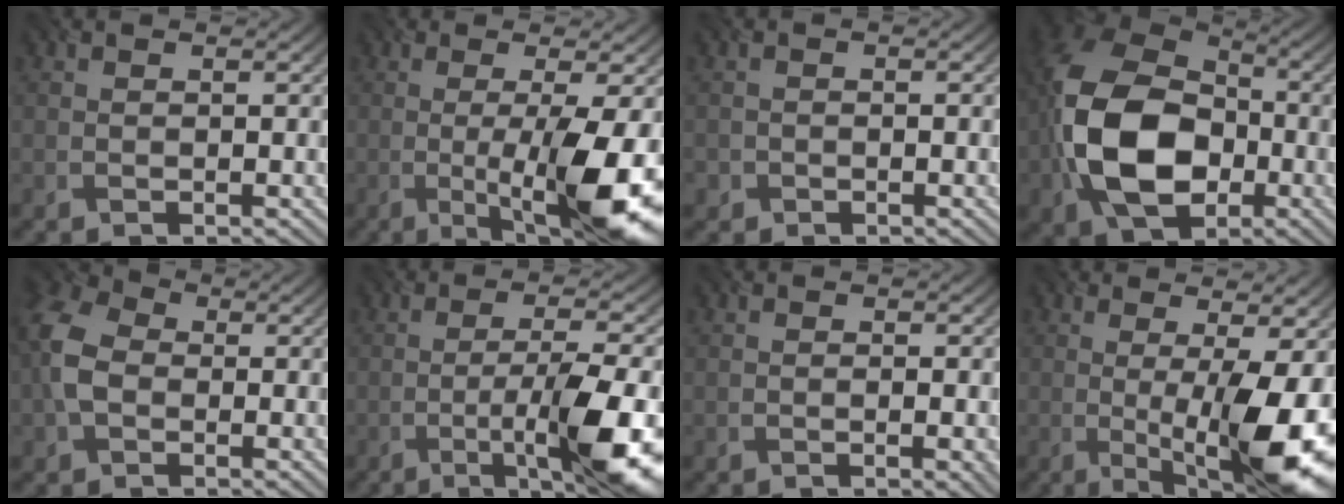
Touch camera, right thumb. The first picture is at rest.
{"total": 12.4, "force": [-2.5, 2.6, 11.9], "torque": [-0.175, 0.000, -0.039]}
{"total": 1.1, "force": [-0.8, 0.8, 0.2], "torque": [-0.002, -0.002, -0.015]}
{"total": 16.0, "force": [-3.0, 11.2, 11.1], "torque": [-0.252, -0.017, -0.070]}
{"total": 7.6, "force": [-0.5, 5.5, 5.2], "torque": [-0.152, 0.008, -0.024]}
{"total": 12.7, "force": [-4.5, 2.6, 11.6], "torque": [-0.169, 0.002, -0.074]}
{"total": 1.4, "force": [-0.2, 0.1, 1.3], "torque": [-0.023, -0.002, -0.004]}
{"total": 12.6, "force": [-1.6, 3.0, 12.1], "torque": [-0.177, 0.000, -0.020]}